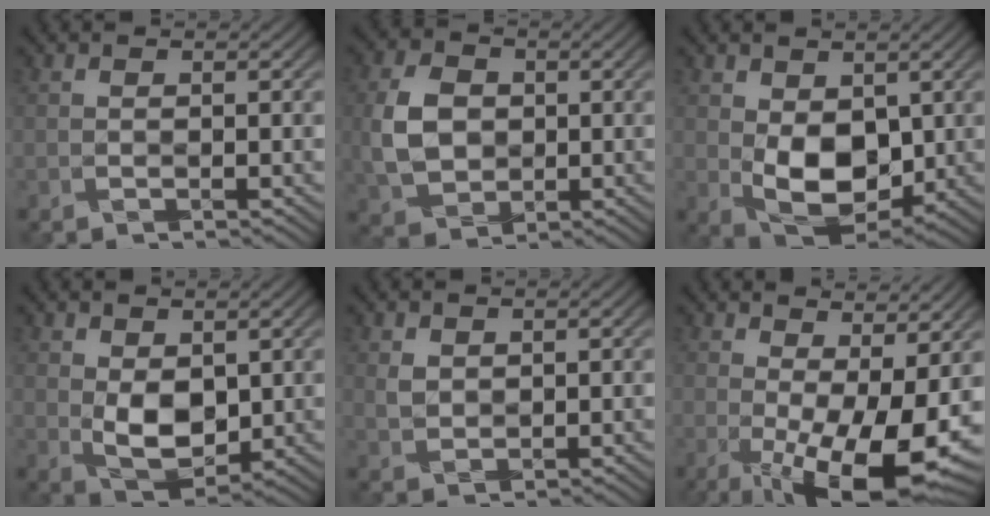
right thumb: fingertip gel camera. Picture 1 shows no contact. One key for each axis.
{"total": 7.8, "fx": -0.1, "fy": 6.1, "fz": 4.8, "tx": -0.120, "ty": 0.001, "tz": -0.008}
{"total": 7.7, "fx": 0.4, "fy": 5.1, "fz": 5.8, "tx": -0.121, "ty": -0.009, "tz": 0.009}
{"total": 5.8, "fx": 0.6, "fy": 3.7, "fz": 4.4, "tx": -0.094, "ty": -0.008, "tz": 0.012}
{"total": 2.1, "fx": 0.9, "fy": 1.6, "fz": 1.0, "tx": -0.026, "ty": -0.002, "tz": 0.017}
{"total": 13.2, "fx": -0.4, "fy": 5.0, "fz": 12.2, "tx": -0.173, "ty": 0.002, "tz": 0.008}